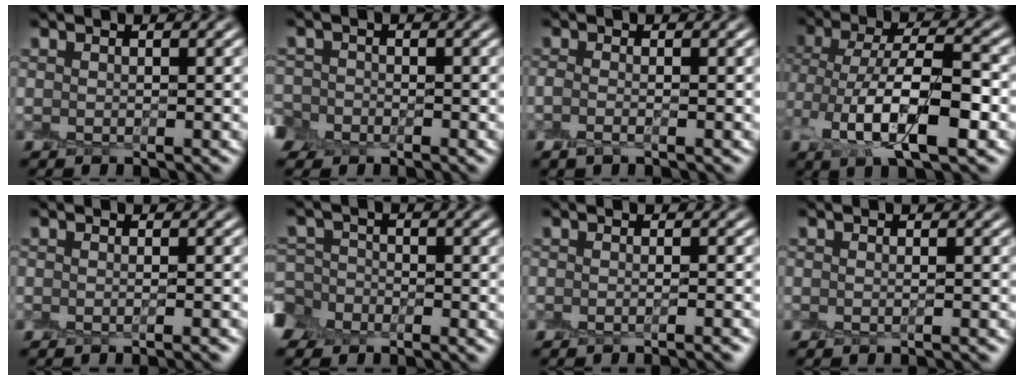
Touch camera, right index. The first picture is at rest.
{"total": 3.3, "force": [-1.8, 2.6, 0.8], "torque": [-0.004, 0.001, -0.049]}
{"total": 1.2, "force": [-0.7, 0.2, 0.9], "torque": [-0.024, -0.008, -0.015]}
{"total": 9.3, "force": [-2.8, 4.2, 7.8], "torque": [-0.152, -0.001, -0.051]}
{"total": 1.9, "force": [-1.6, 0.2, 1.1], "torque": [-0.003, -0.002, -0.021]}
{"total": 5.3, "force": [-3.8, 3.3, 1.6], "torque": [-0.017, -0.005, -0.071]}
{"total": 2.5, "force": [-2.1, 0.4, 1.3], "torque": [-0.005, 0.005, -0.027]}
{"total": 1.4, "force": [-1.4, 0.0, 0.4], "torque": [-0.001, -0.005, -0.017]}